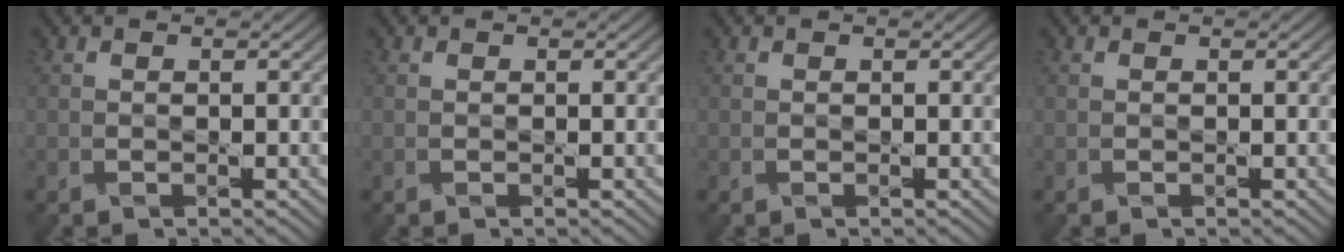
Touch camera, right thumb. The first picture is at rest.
{"total": 0.0}
{"total": 0.0}
{"total": 0.0}